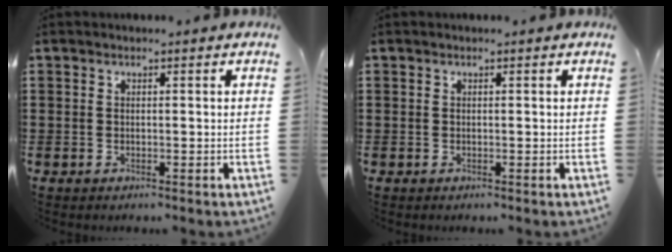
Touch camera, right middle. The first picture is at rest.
{"total": 0.0}